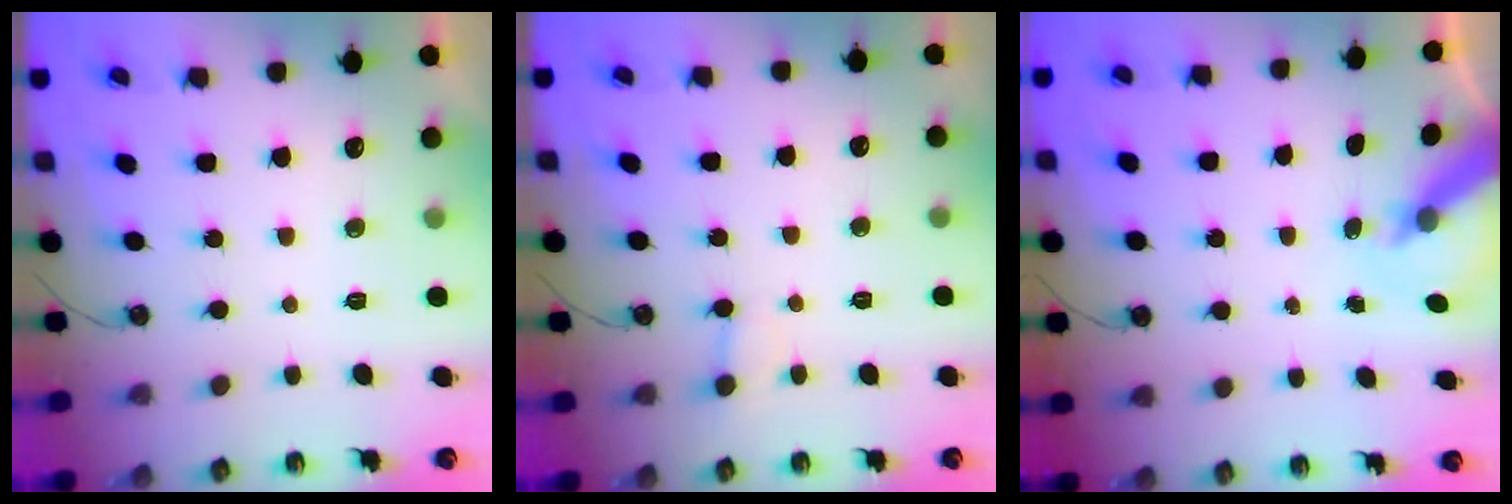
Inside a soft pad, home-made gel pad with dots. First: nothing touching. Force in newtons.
{"total": 2.0, "press": 2.0, "slide": 0.1}
{"total": 6.9, "press": 6.8, "slide": 0.7}